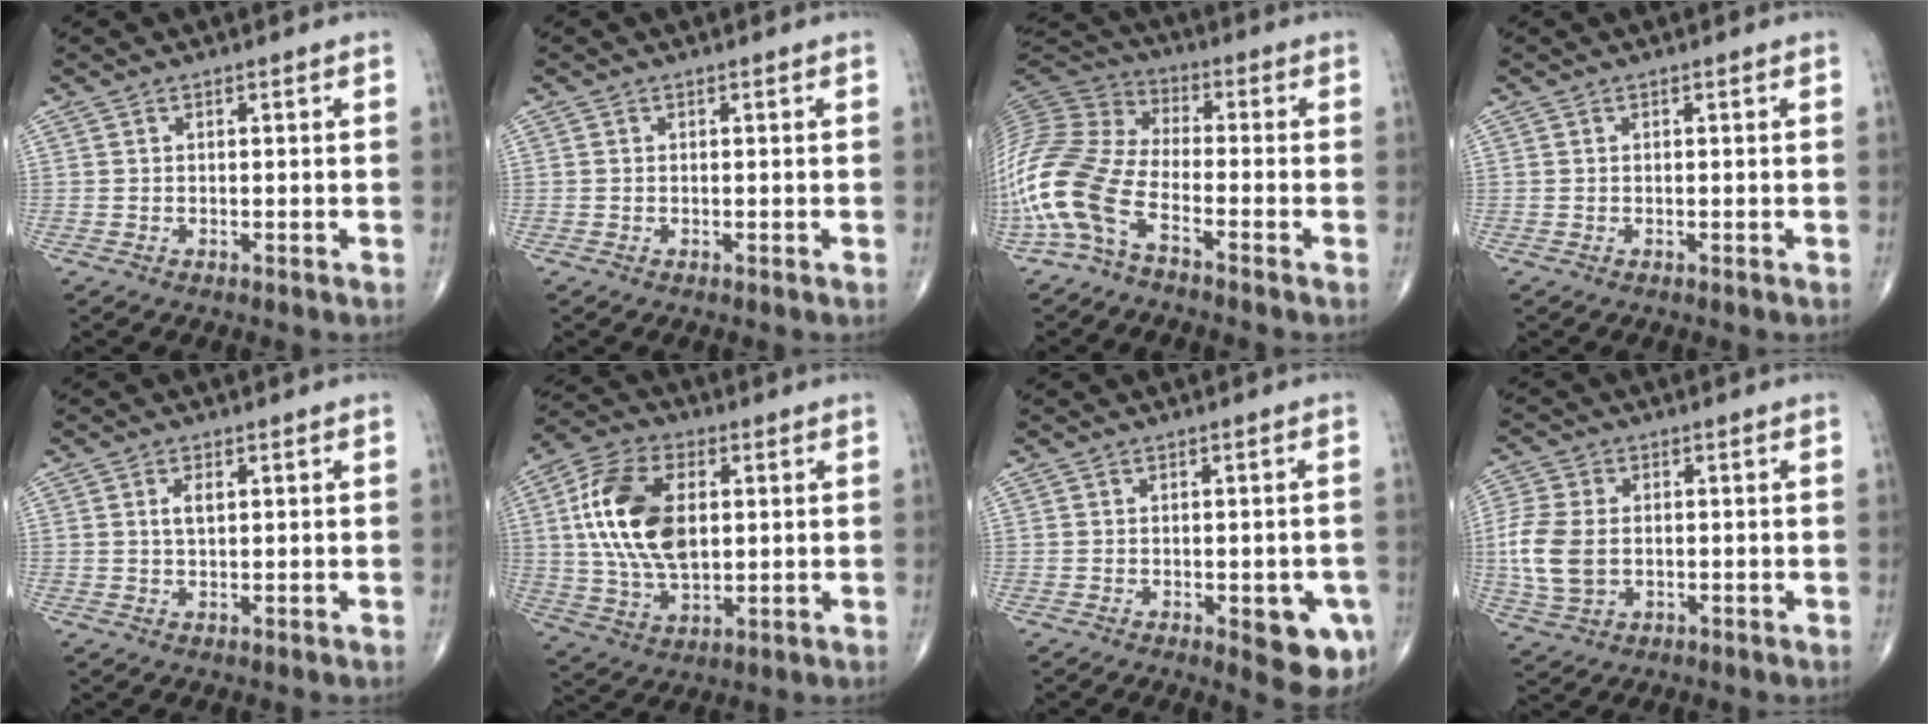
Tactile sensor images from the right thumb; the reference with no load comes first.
{"total": 0.0}
{"total": 16.4, "force": [-7.6, 7.7, 12.4], "torque": [-0.280, 0.051, -0.154]}
{"total": 0.0}
{"total": 2.4, "force": [0.7, 1.1, 2.0], "torque": [-0.036, -0.001, 0.013]}
{"total": 17.8, "force": [3.6, 9.3, 14.7], "torque": [-0.297, -0.005, 0.070]}
{"total": 8.3, "force": [-2.8, 3.2, 7.2], "torque": [-0.064, -0.004, -0.026]}
{"total": 9.6, "force": [-0.6, 6.6, 7.0], "torque": [-0.160, 0.000, -0.014]}